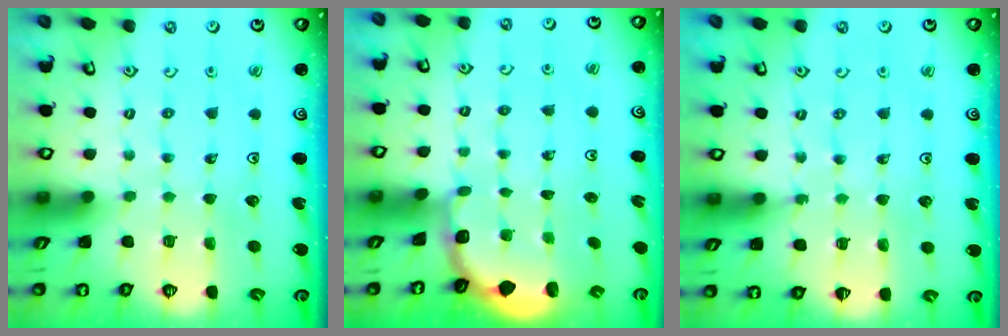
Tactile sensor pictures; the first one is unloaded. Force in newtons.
{"total": 1.8, "press": 1.6, "slide": 0.7}
{"total": 6.7, "press": 6.4, "slide": 1.8}